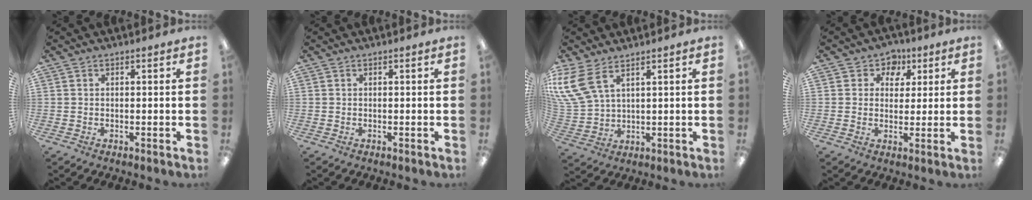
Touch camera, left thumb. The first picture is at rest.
{"total": 0.0}
{"total": 9.4, "force": [5.7, 4.7, 5.8], "torque": [-0.142, -0.022, 0.110]}
{"total": 5.2, "force": [2.3, 4.6, 1.0], "torque": [-0.009, -0.015, 0.036]}